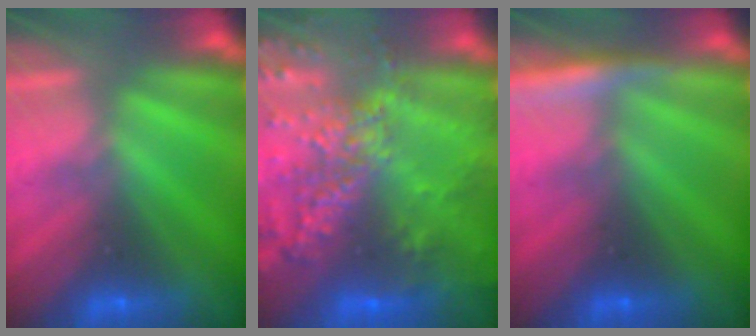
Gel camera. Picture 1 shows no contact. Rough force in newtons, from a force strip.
{"total": 5.8}
{"total": 4.9}